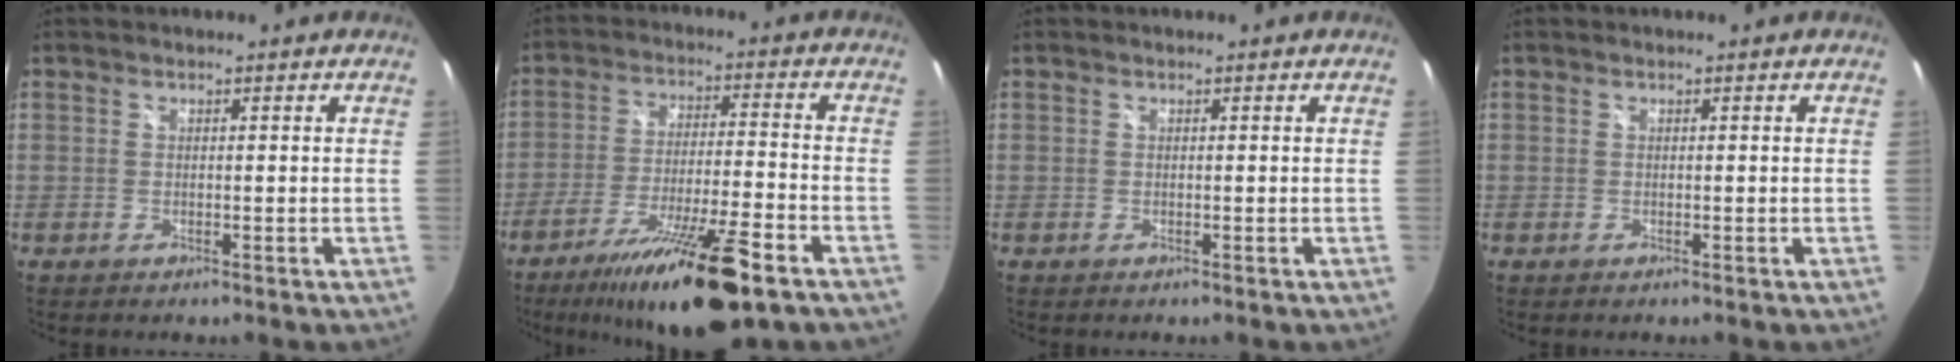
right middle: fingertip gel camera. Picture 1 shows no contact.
{"total": 18.0, "force": [-12.4, 2.3, 12.9], "torque": [-0.234, -0.034, -0.203]}
{"total": 0.0}
{"total": 0.0}